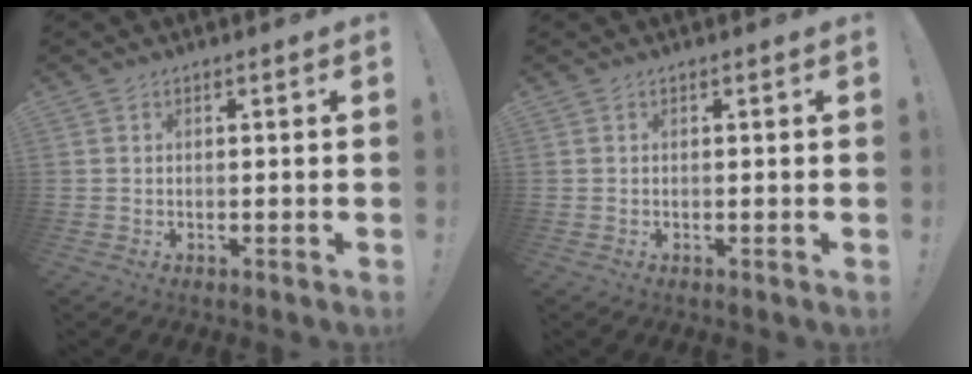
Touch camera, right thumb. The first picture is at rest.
{"total": 0.0}